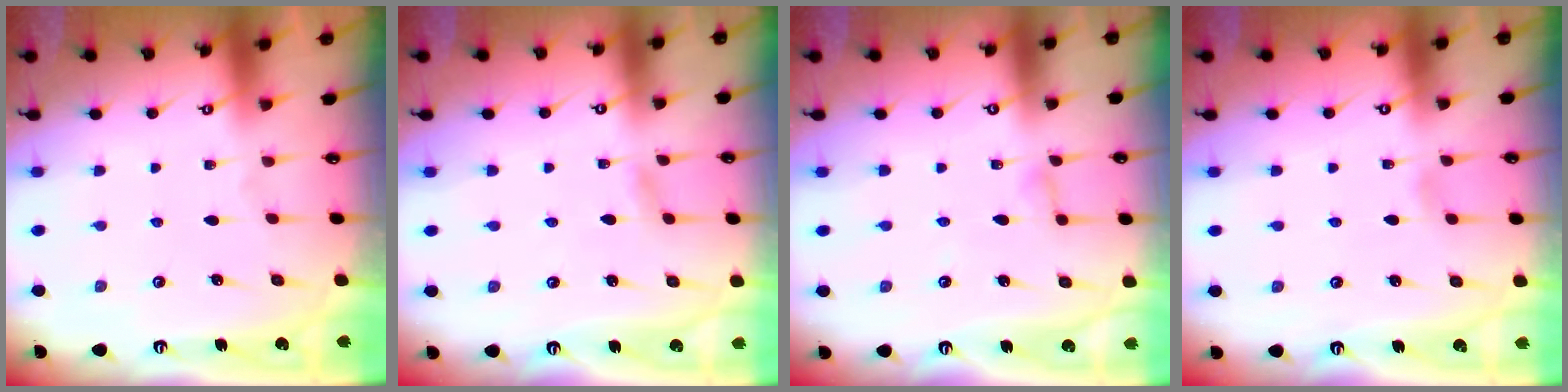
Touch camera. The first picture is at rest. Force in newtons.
{"total": 2.8, "press": 2.8, "slide": 0.4}
{"total": 3.0, "press": 3.0, "slide": 0.3}
{"total": 2.5, "press": 2.5, "slide": 0.2}